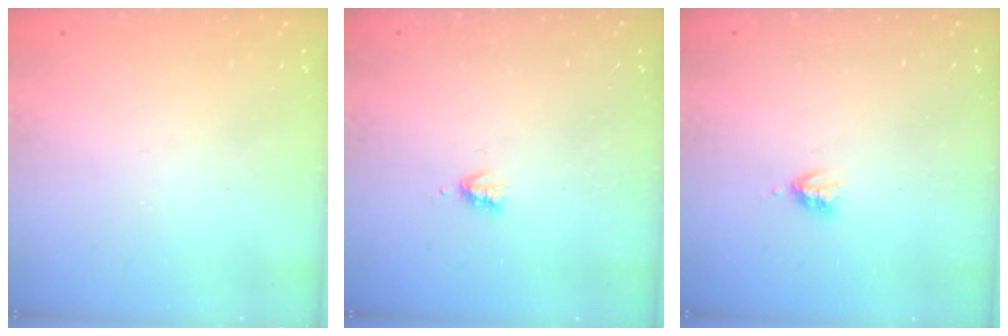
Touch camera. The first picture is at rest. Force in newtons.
{"total": 2.9, "press": 2.8, "slide": 0.5}
{"total": 3.0, "press": 3.0, "slide": 0.5}